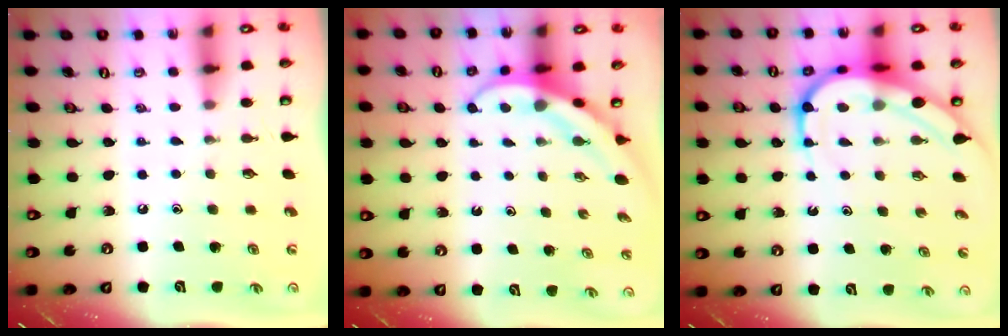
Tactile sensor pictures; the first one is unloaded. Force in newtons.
{"total": 4.0, "press": 3.9, "slide": 0.4}
{"total": 10.6, "press": 10.6, "slide": 1.0}